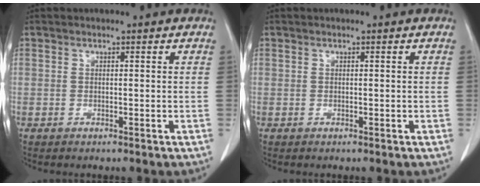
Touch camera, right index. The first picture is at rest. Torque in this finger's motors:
{"motor_torque": [-0.21, 0.24, -0.07, -0.01]}